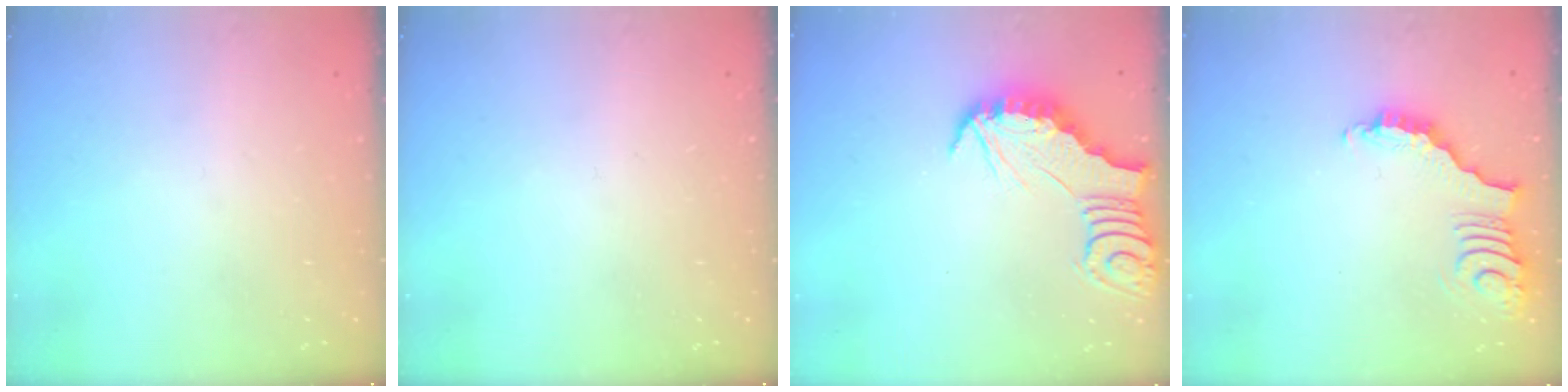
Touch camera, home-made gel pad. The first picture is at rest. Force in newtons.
{"total": 0.0}
{"total": 2.8, "press": 2.7, "slide": 0.3}
{"total": 4.0, "press": 3.9, "slide": 0.6}